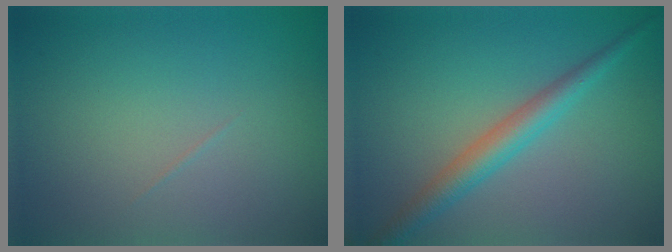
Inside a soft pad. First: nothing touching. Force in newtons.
{"total": 3.3, "press": 3.3, "slide": 0.1}